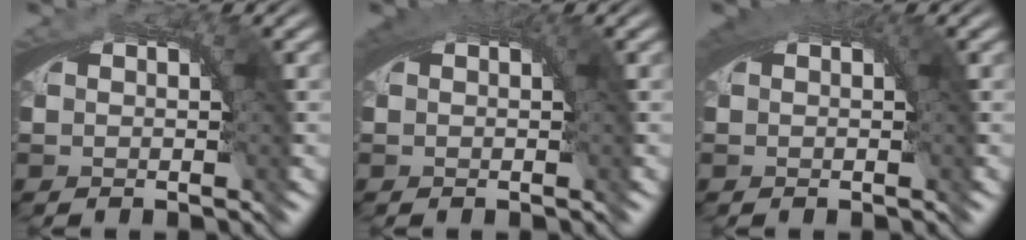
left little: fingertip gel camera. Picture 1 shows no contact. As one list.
[{"total": 1.6, "force": [0.4, 1.0, 1.2], "torque": [-0.020, -0.005, 0.008]}, {"total": 1.7, "force": [0.5, 1.0, 1.3], "torque": [-0.021, -0.004, 0.009]}]